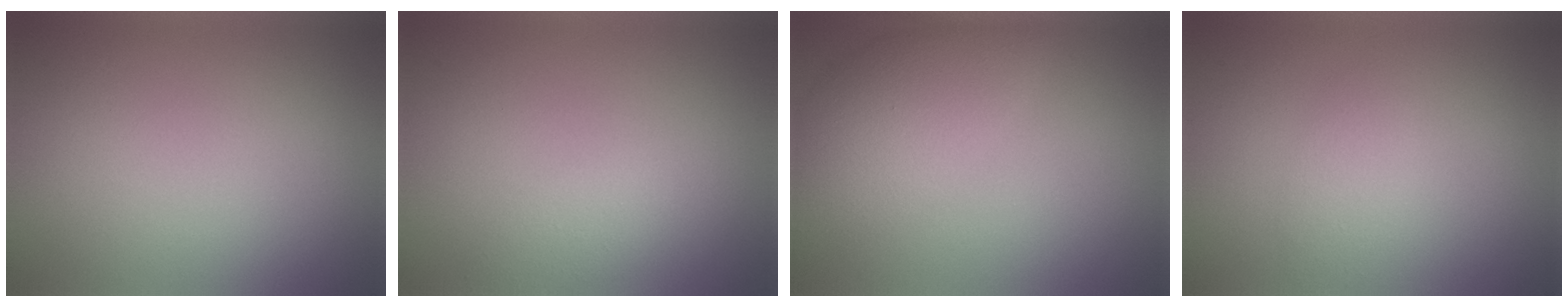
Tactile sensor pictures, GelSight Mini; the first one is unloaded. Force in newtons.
{"total": 2.3, "press": 2.3, "slide": 0.1}
{"total": 5.8, "press": 5.8, "slide": 0.2}
{"total": 1.9, "press": 1.9, "slide": 0.1}